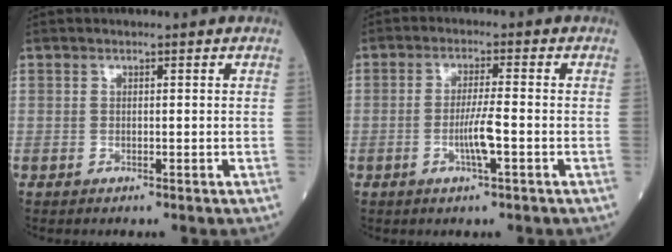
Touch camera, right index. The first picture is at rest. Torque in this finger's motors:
{"motor_torque": [0.23, -0.11, 0.14, 0.09]}